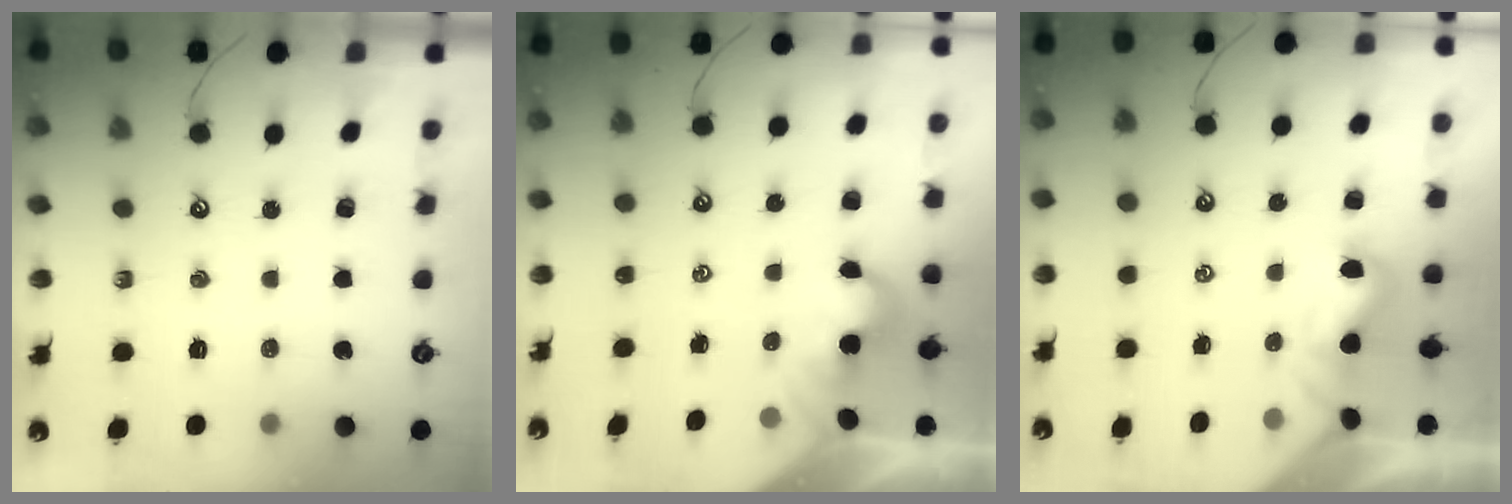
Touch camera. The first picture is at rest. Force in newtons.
{"total": 1.9, "press": 1.8, "slide": 0.5}
{"total": 1.1, "press": 1.0, "slide": 0.5}